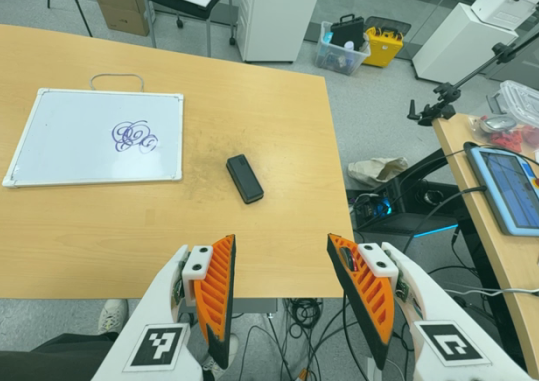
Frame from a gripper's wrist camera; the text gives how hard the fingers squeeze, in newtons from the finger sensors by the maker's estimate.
{"total": 0.0}